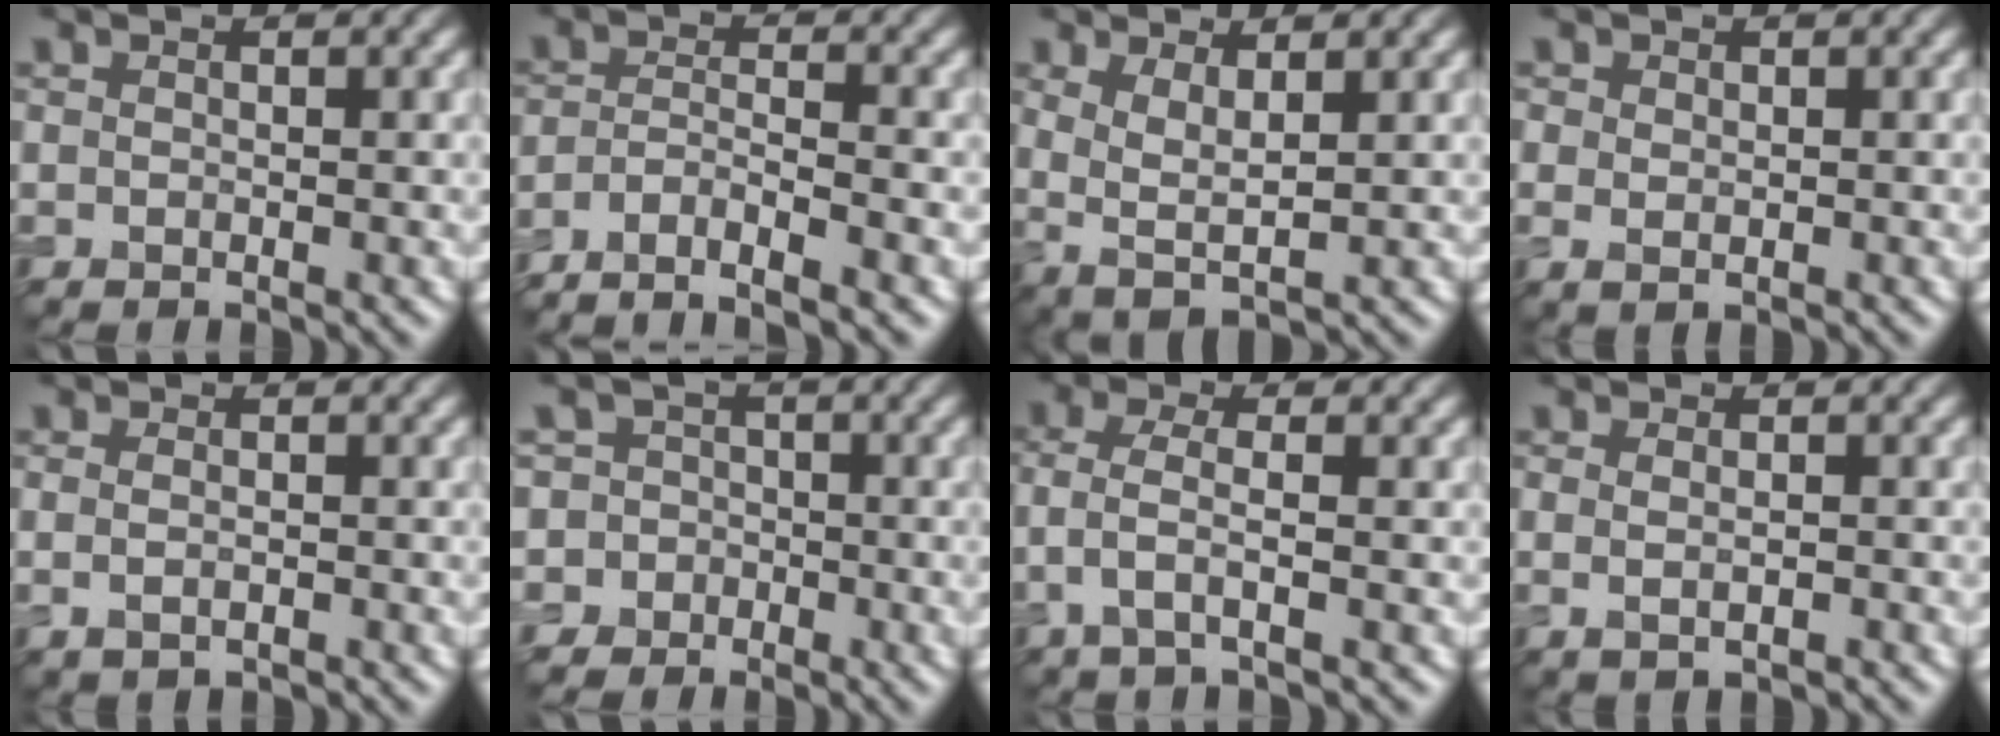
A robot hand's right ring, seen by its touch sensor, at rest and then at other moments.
{"total": 4.7, "force": [-3.6, 1.0, 2.9], "torque": [-0.048, -0.001, -0.073]}
{"total": 3.0, "force": [0.7, 0.9, 2.8], "torque": [-0.058, -0.006, 0.017]}
{"total": 1.1, "force": [0.2, 0.8, 0.7], "torque": [-0.014, -0.001, 0.005]}
{"total": 1.4, "force": [-0.3, 0.8, 1.1], "torque": [-0.024, -0.004, -0.004]}
{"total": 5.9, "force": [-1.8, 5.6, 0.3], "torque": [0.011, 0.015, -0.069]}
{"total": 2.6, "force": [-0.7, 0.8, 2.4], "torque": [-0.057, 0.003, -0.019]}
{"total": 1.3, "force": [-0.2, 0.5, 1.2], "torque": [-0.025, -0.005, -0.001]}